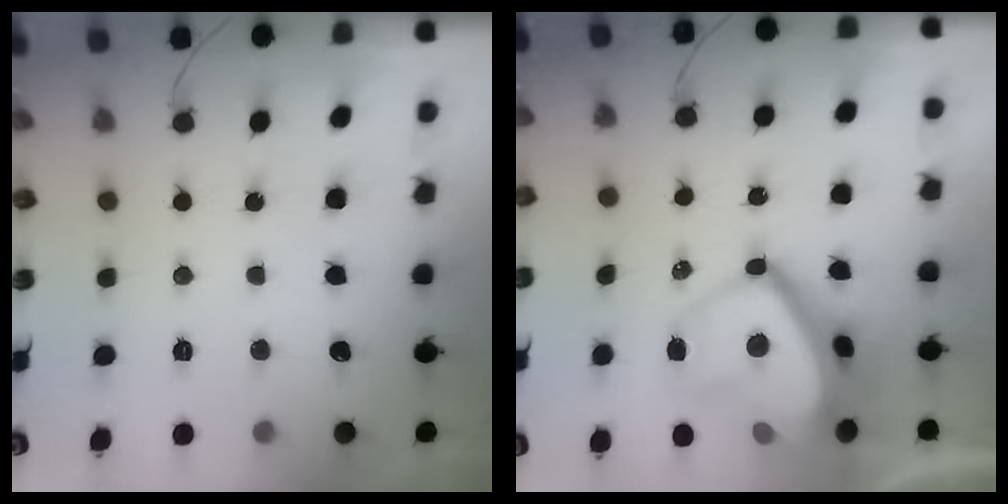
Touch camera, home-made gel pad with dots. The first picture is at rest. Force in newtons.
{"total": 16.9, "press": 16.8, "slide": 1.7}